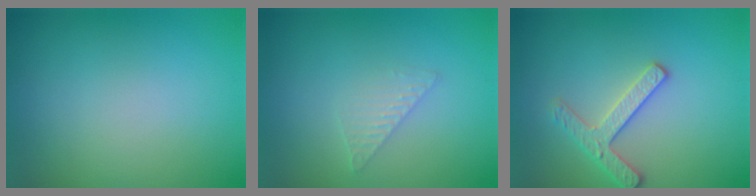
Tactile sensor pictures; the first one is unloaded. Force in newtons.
{"total": 1.4, "press": 1.4, "slide": 0.1}
{"total": 2.6, "press": 2.6, "slide": 0.3}